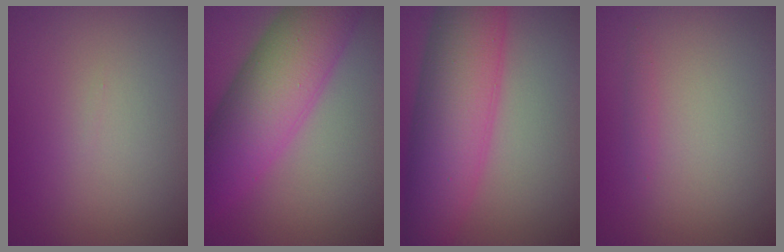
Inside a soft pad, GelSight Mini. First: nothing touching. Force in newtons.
{"total": 9.0, "press": 9.0, "slide": 0.1}
{"total": 8.9, "press": 8.9, "slide": 0.0}
{"total": 0.5, "press": 0.5, "slide": 0.0}